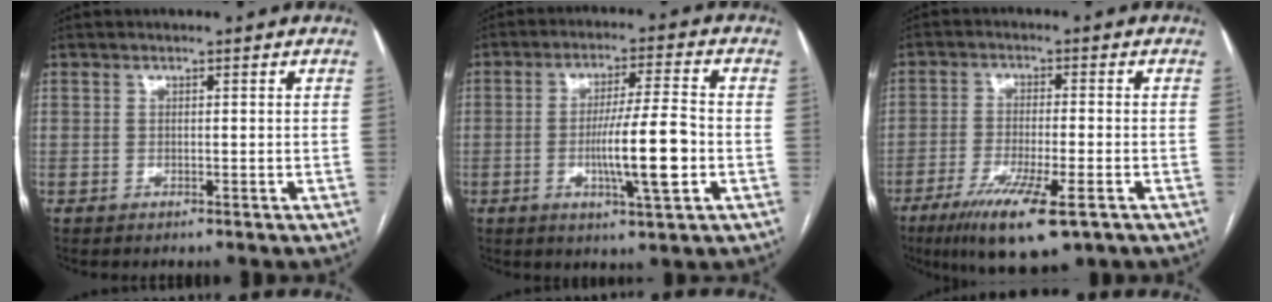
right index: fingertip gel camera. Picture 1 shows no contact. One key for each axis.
{"total": 10.4, "fx": -2.4, "fy": 0.2, "fz": 10.1, "tx": -0.176, "ty": -0.008, "tz": -0.043}
{"total": 12.0, "fx": -7.2, "fy": 1.9, "fz": 9.4, "tx": -0.164, "ty": -0.030, "tz": -0.114}